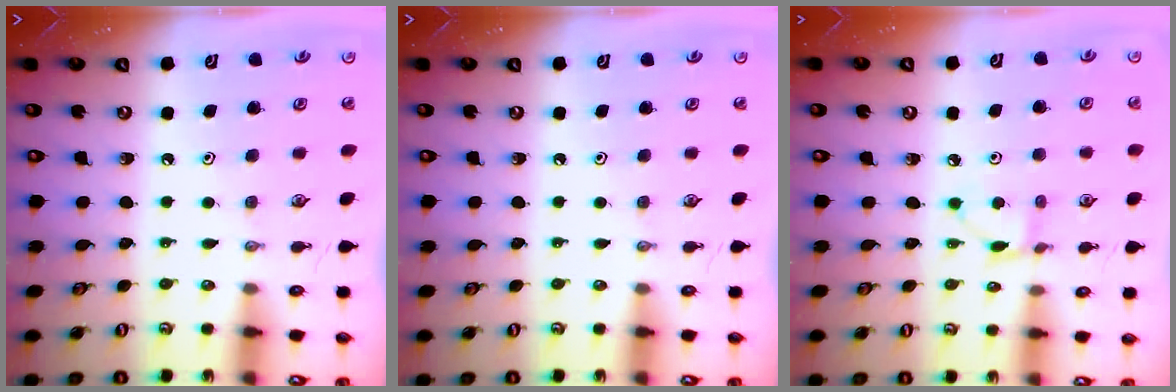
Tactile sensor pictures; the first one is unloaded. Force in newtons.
{"total": 0.0}
{"total": 3.3, "press": 3.3, "slide": 0.3}